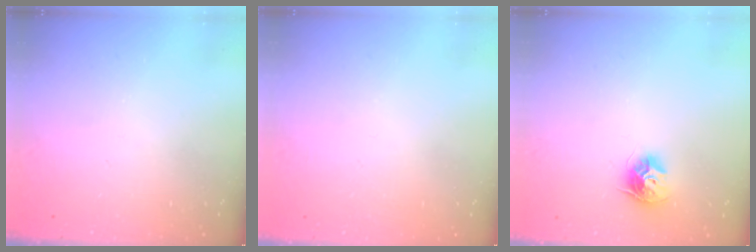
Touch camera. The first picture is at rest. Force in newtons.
{"total": 0.7, "press": 0.7, "slide": 0.1}
{"total": 9.5, "press": 9.5, "slide": 0.3}